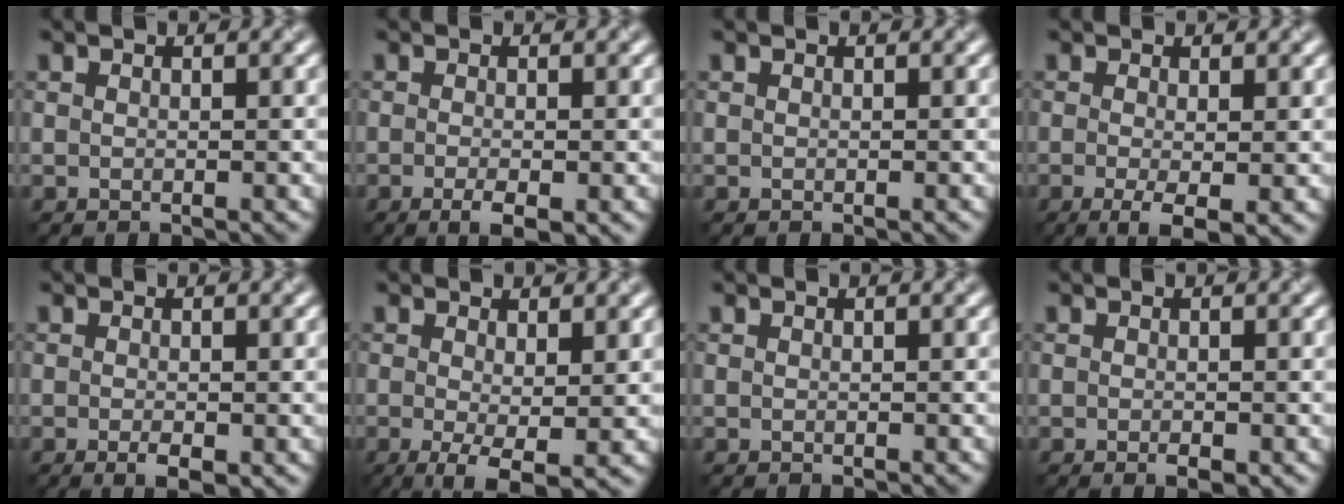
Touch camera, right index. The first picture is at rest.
{"total": 2.2, "force": [-0.9, 0.5, 1.9], "torque": [-0.034, -0.007, -0.015]}
{"total": 0.0}
{"total": 3.1, "force": [-0.8, 0.7, 2.9], "torque": [-0.056, -0.011, -0.015]}
{"total": 1.8, "force": [-0.6, 0.5, 1.6], "torque": [-0.027, -0.005, -0.008]}
{"total": 4.0, "force": [-0.7, 1.1, 3.8], "torque": [-0.072, -0.014, -0.010]}
{"total": 0.0}
{"total": 1.1, "force": [-0.5, 0.4, 0.9], "torque": [-0.015, -0.002, -0.005]}